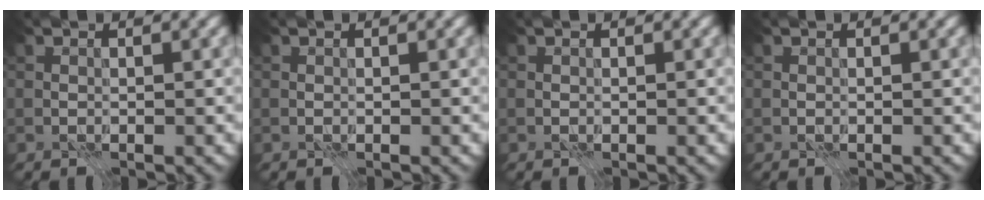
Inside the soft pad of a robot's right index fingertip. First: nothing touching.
{"total": 0.0}
{"total": 0.0}
{"total": 0.0}